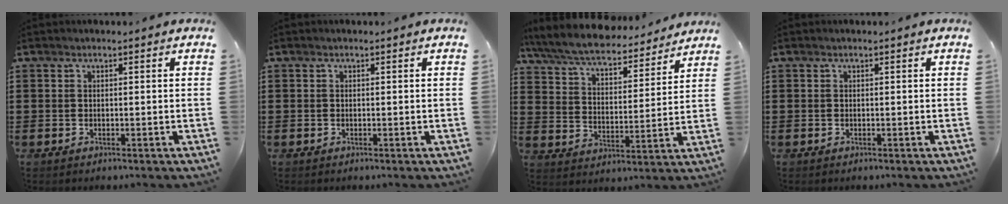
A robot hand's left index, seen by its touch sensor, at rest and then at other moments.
{"total": 0.0}
{"total": 7.3, "force": [6.8, 0.8, 2.6], "torque": [-0.080, -0.042, 0.118]}
{"total": 0.0}